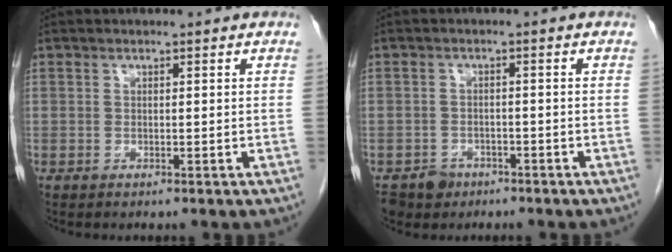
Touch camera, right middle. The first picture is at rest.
{"total": 3.7, "force": [-2.5, 2.7, 0.5], "torque": [-0.006, 0.004, -0.038]}